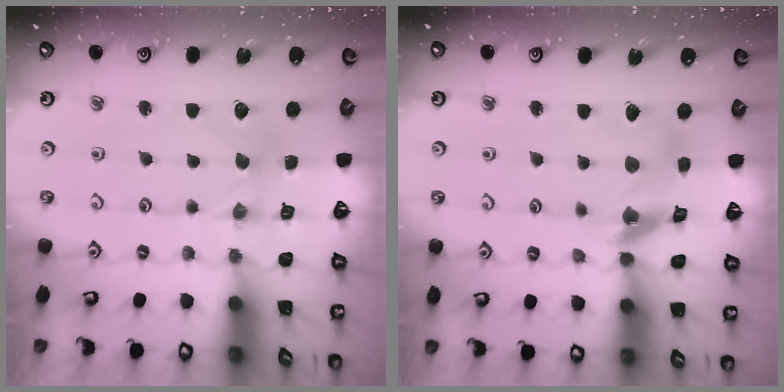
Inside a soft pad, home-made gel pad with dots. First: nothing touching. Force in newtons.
{"total": 11.9, "press": 11.8, "slide": 1.2}